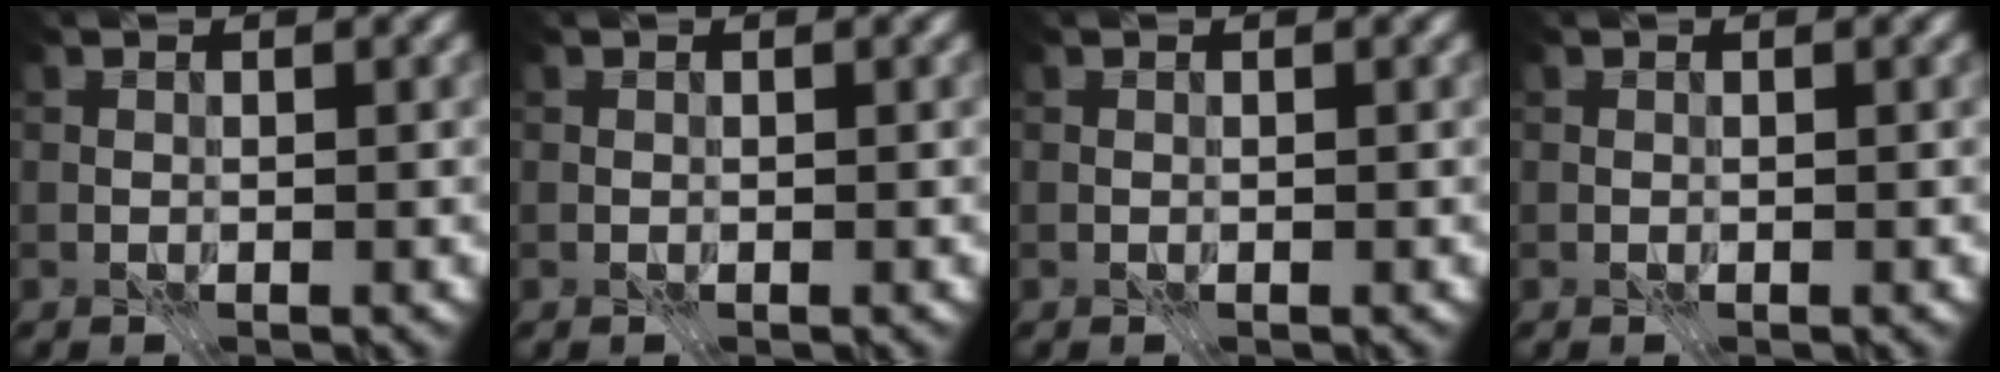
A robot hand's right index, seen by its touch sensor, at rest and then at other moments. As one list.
[{"total": 0.0}, {"total": 0.0}, {"total": 0.0}]